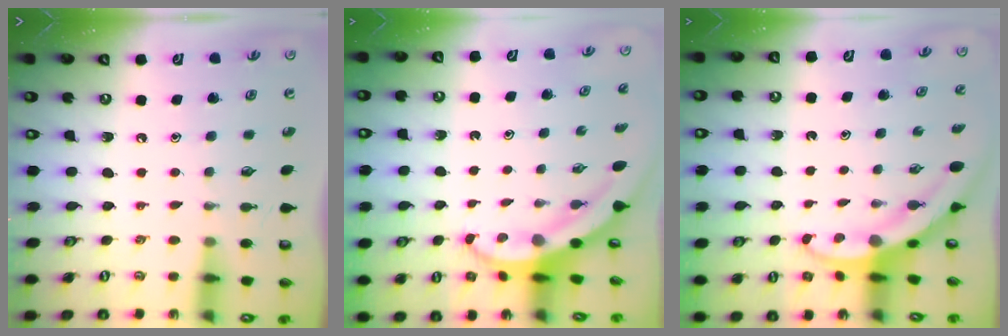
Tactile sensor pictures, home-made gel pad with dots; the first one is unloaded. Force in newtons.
{"total": 3.8, "press": 3.8, "slide": 0.5}
{"total": 3.3, "press": 3.3, "slide": 0.3}